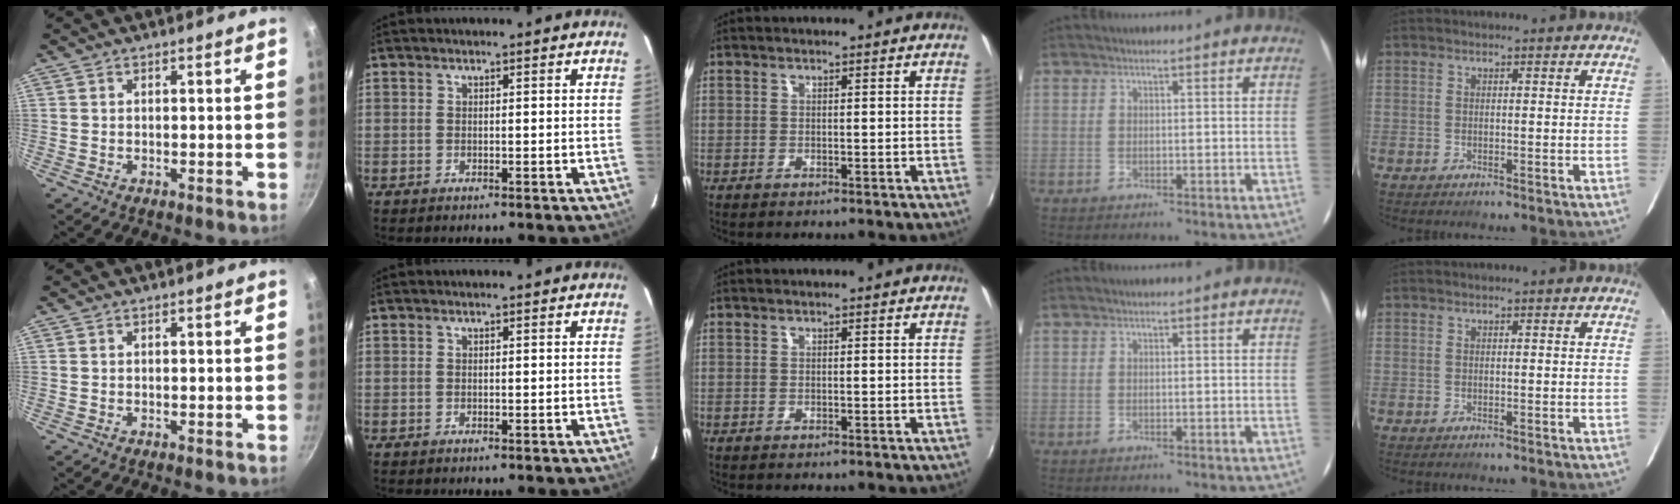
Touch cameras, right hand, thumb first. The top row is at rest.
{}